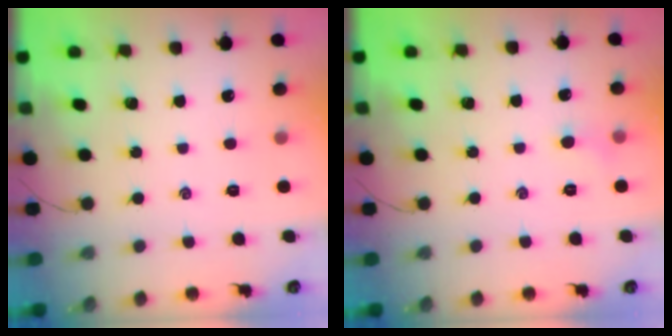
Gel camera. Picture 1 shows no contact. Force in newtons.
{"total": 4.1, "press": 3.9, "slide": 1.3}